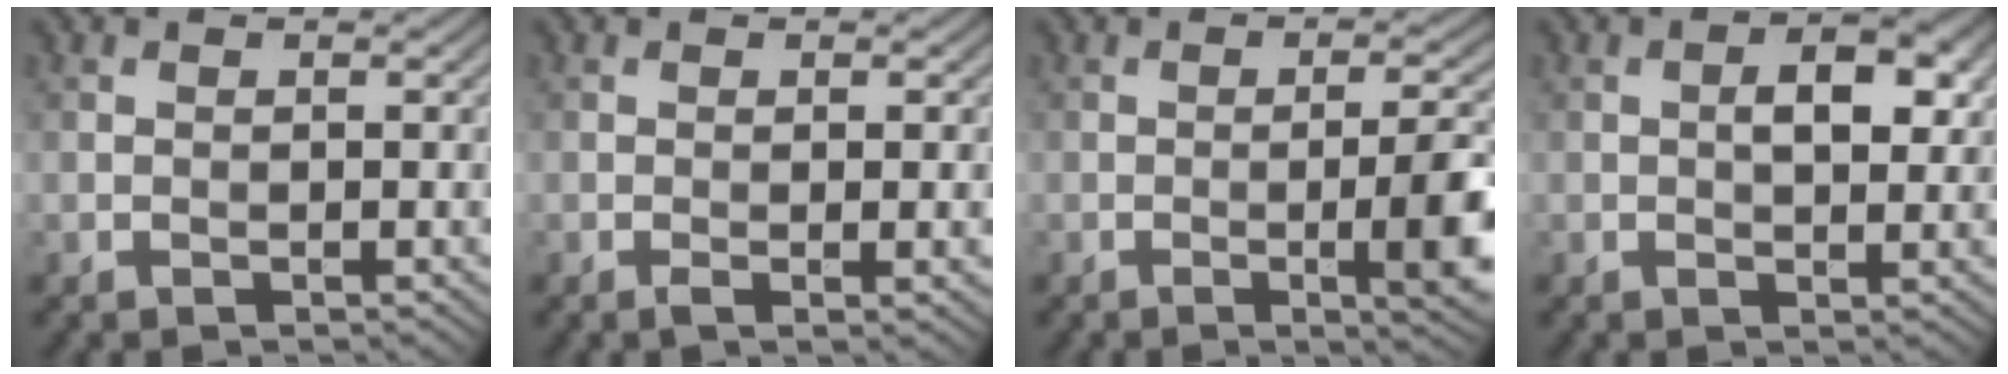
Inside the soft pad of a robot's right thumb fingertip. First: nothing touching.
{"total": 1.8, "force": [-0.4, 0.2, 1.8], "torque": [-0.033, -0.003, -0.008]}
{"total": 7.3, "force": [-1.4, 1.5, 7.0], "torque": [-0.105, -0.002, -0.018]}
{"total": 4.3, "force": [0.7, 2.1, 3.7], "torque": [-0.059, 0.001, 0.009]}